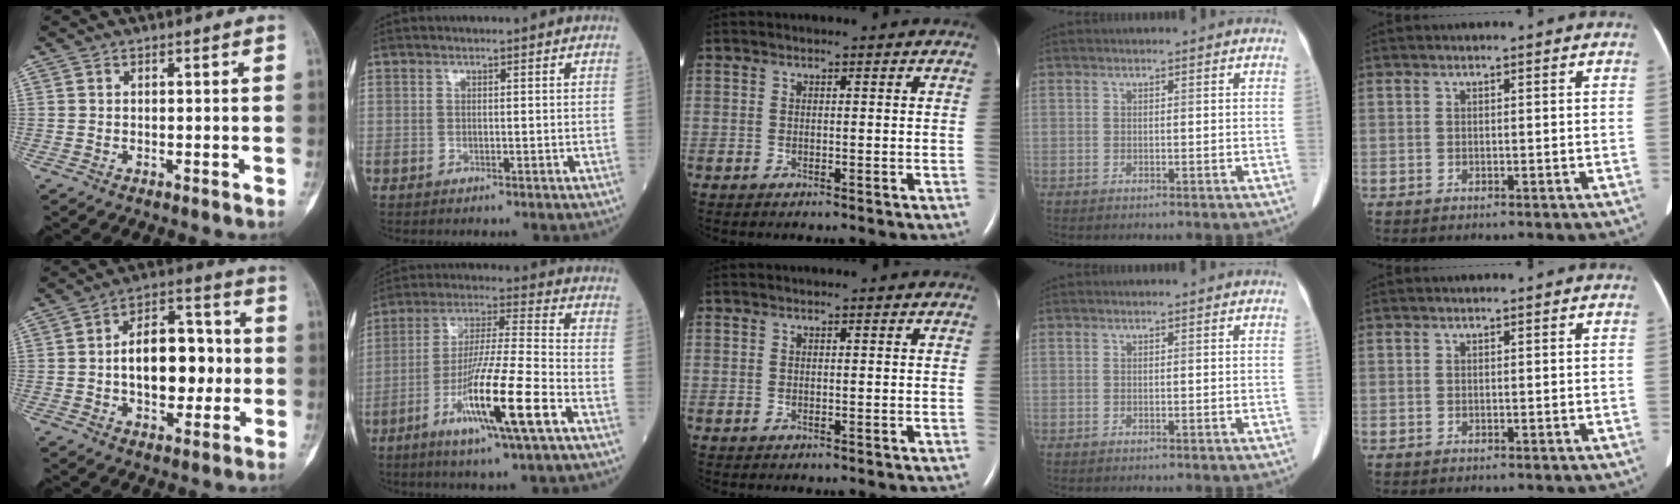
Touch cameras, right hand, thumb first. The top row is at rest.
{"thumb": {"total": 14.8, "force": [-0.5, 9.0, 11.8], "torque": [-0.140, 0.031, -0.009]}, "index": {"total": 15.1, "force": [-6.6, -0.1, 13.5], "torque": [-0.260, -0.021, -0.120]}}